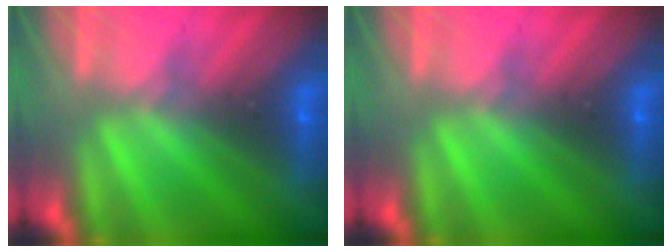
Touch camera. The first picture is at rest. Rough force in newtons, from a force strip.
{"total": 0.0}